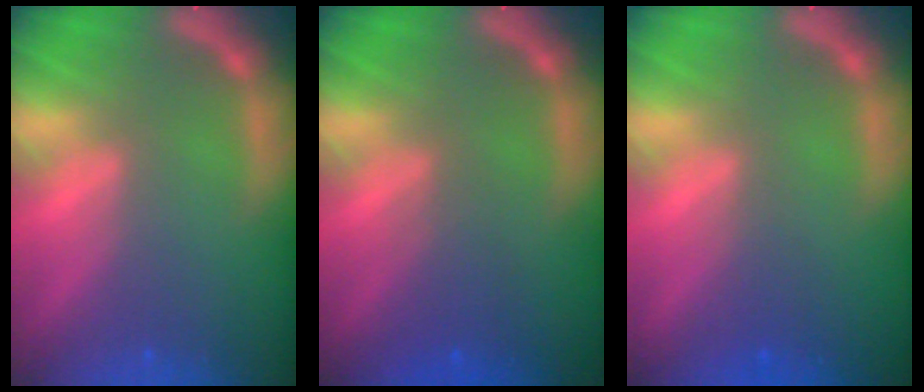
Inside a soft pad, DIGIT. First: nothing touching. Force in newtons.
{"total": 2.5}
{"total": 1.5}